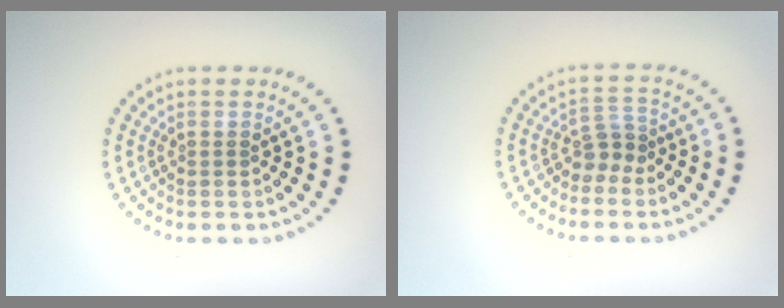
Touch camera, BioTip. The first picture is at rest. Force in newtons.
{"total": 2.0, "press": 1.5, "slide": 1.3}